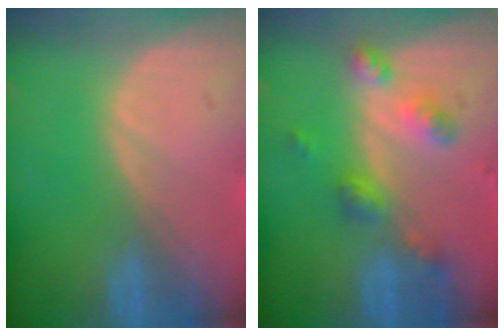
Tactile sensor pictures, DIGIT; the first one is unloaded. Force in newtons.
{"total": 6.0, "press": 5.2, "slide": 3.0}